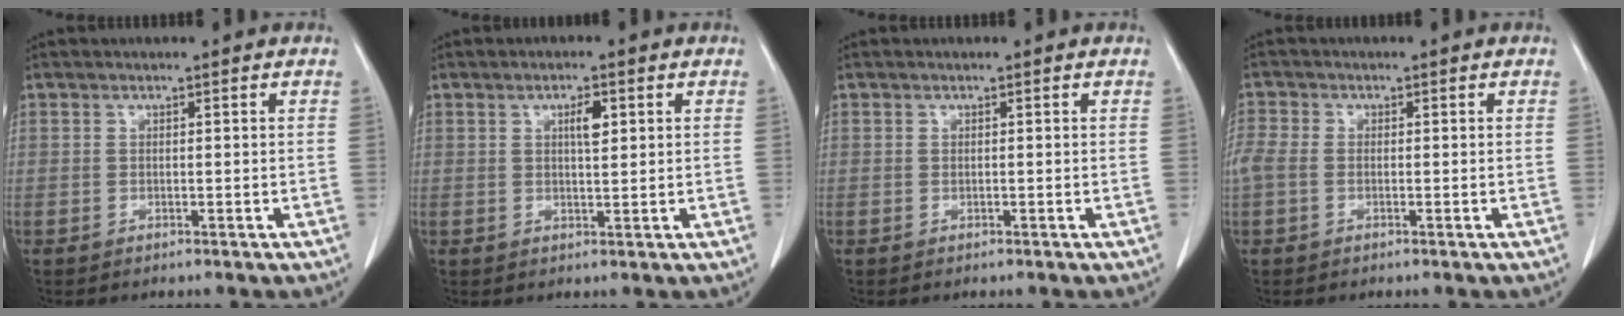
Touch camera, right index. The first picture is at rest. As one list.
[{"total": 2.7, "force": [1.0, 0.7, 2.5], "torque": [-0.043, 0.000, 0.016]}, {"total": 0.0}, {"total": 3.8, "force": [-0.3, 2.7, 2.7], "torque": [-0.089, 0.016, -0.006]}]